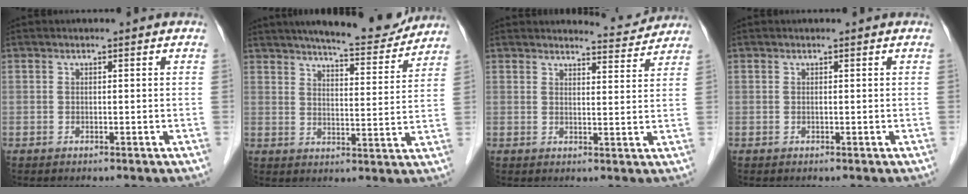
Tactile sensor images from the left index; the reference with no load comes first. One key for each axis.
{"total": 13.4, "fx": 12.2, "fy": 1.8, "fz": 5.2, "tx": -0.072, "ty": -0.008, "tz": 0.162}
{"total": 4.6, "fx": 4.6, "fy": 0.3, "fz": -0.5, "tx": -0.003, "ty": -0.012, "tz": 0.053}
{"total": 0.0}